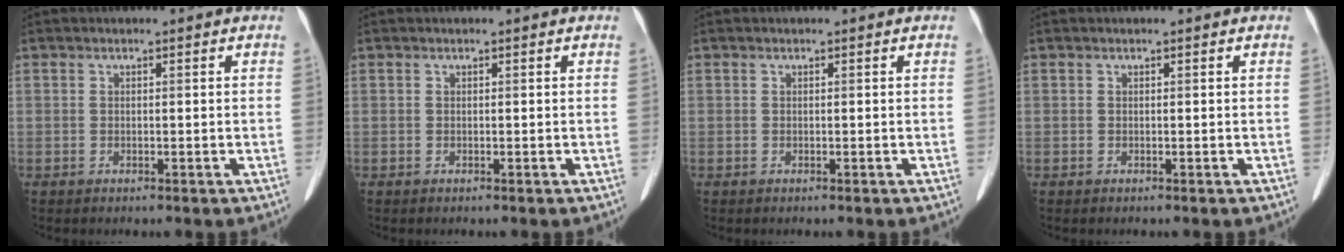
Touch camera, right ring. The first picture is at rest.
{"total": 0.0}
{"total": 0.0}
{"total": 0.0}